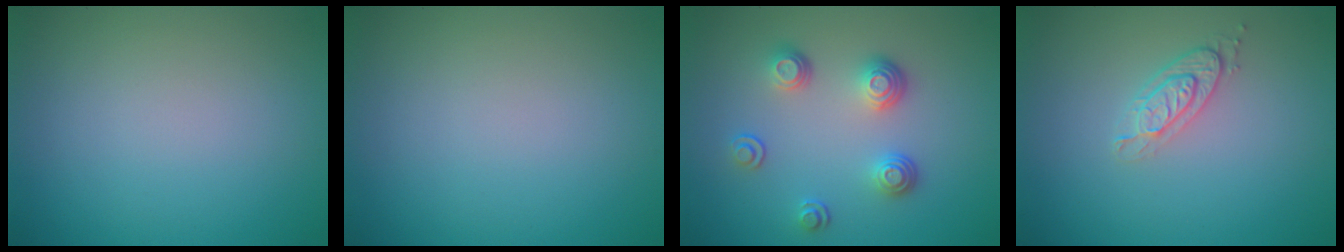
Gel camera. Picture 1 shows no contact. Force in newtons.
{"total": 0.0}
{"total": 3.3, "press": 2.6, "slide": 2.1}
{"total": 2.1, "press": 1.9, "slide": 0.9}